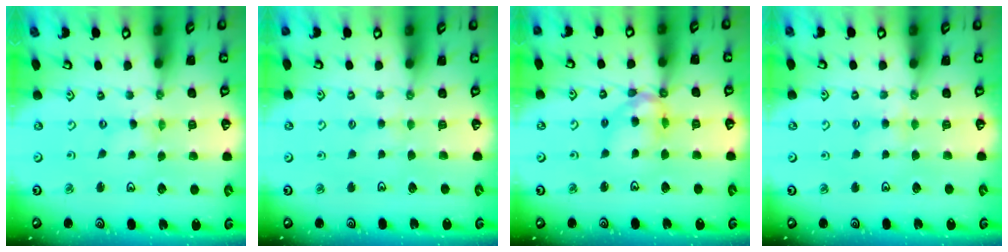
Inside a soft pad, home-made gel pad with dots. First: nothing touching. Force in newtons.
{"total": 2.0, "press": 1.9, "slide": 0.4}
{"total": 11.7, "press": 11.7, "slide": 1.0}
{"total": 2.7, "press": 2.6, "slide": 0.5}